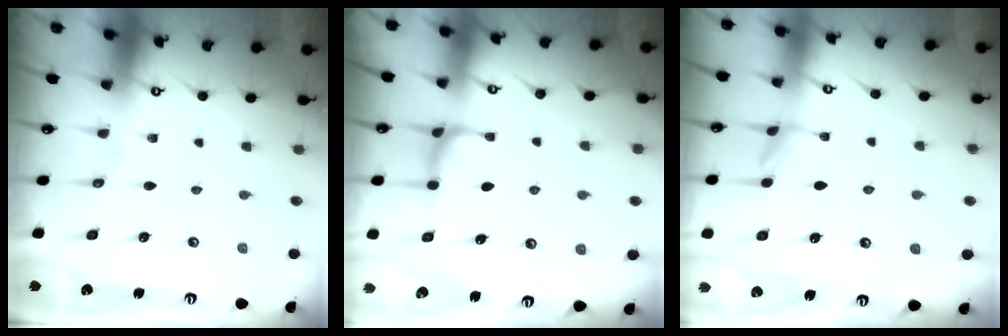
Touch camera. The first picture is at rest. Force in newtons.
{"total": 0.7, "press": 0.4, "slide": 0.6}
{"total": 2.7, "press": 2.7, "slide": 0.5}